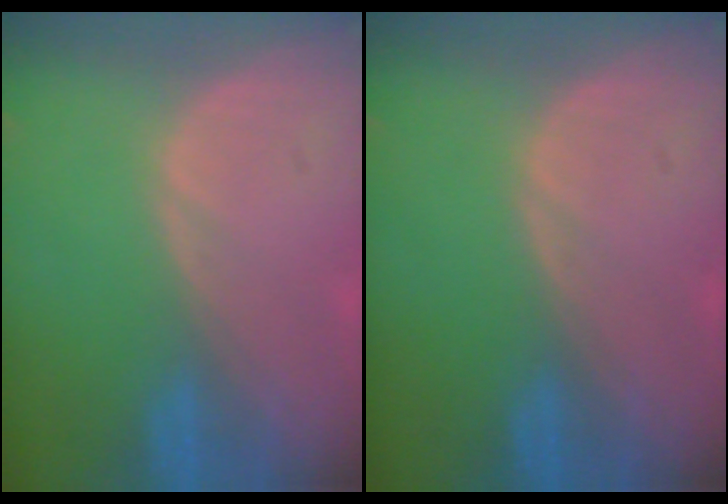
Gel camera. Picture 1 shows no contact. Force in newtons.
{"total": 0.0}